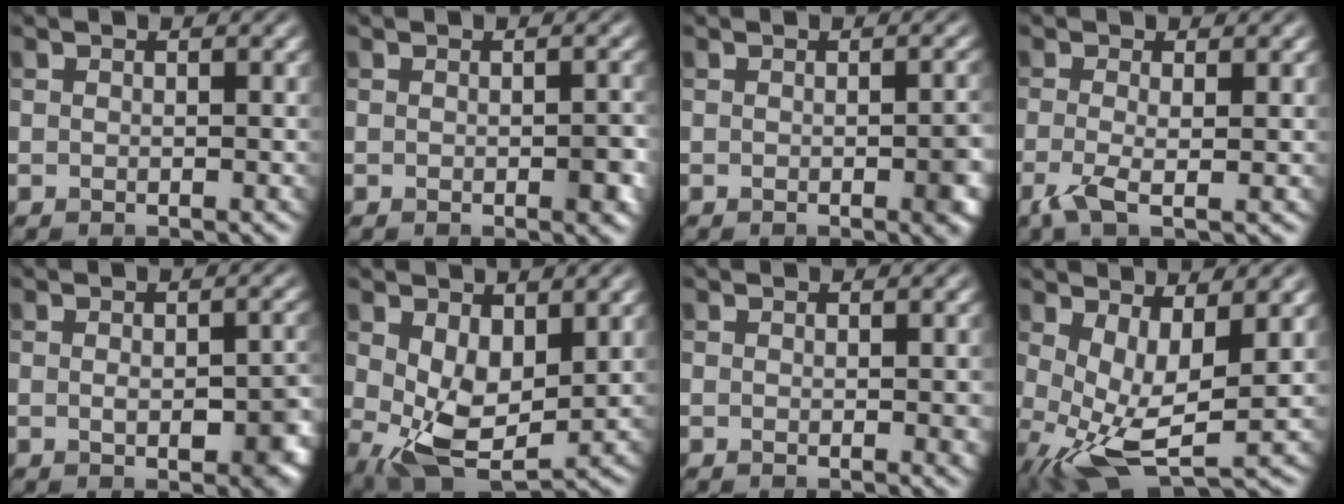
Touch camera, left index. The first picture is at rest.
{"total": 1.6, "force": [-0.5, 0.7, 1.3], "torque": [-0.018, -0.004, -0.004]}
{"total": 2.0, "force": [-0.8, 0.4, 1.7], "torque": [-0.024, -0.003, -0.008]}
{"total": 3.1, "force": [-1.0, 0.7, 2.8], "torque": [-0.070, -0.010, -0.021]}
{"total": 3.9, "force": [-0.9, 1.9, 3.3], "torque": [-0.054, -0.009, -0.009]}
{"total": 6.5, "force": [0.4, 3.7, 5.3], "torque": [-0.114, -0.016, 0.017]}
{"total": 1.0, "force": [-0.1, 0.3, 1.0], "torque": [-0.011, -0.003, 0.000]}
{"total": 7.0, "force": [0.2, 2.7, 6.5], "torque": [-0.134, -0.014, 0.007]}